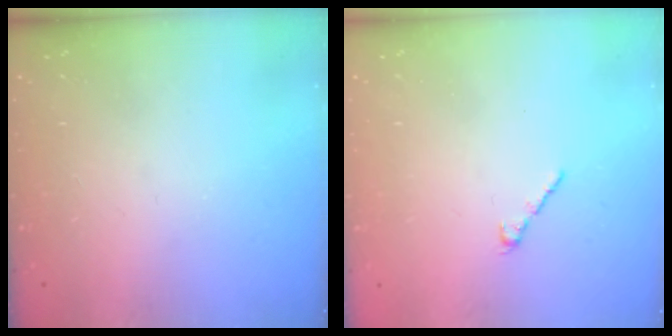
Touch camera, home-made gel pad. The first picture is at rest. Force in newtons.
{"total": 2.5, "press": 2.4, "slide": 0.7}